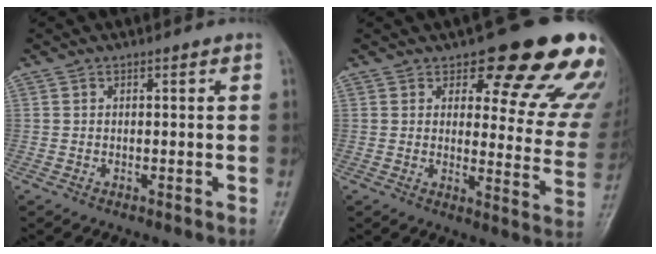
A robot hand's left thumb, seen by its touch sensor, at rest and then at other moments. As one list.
[{"total": 19.5, "force": [13.5, 7.5, 12.0], "torque": [-0.091, -0.076, 0.152]}]